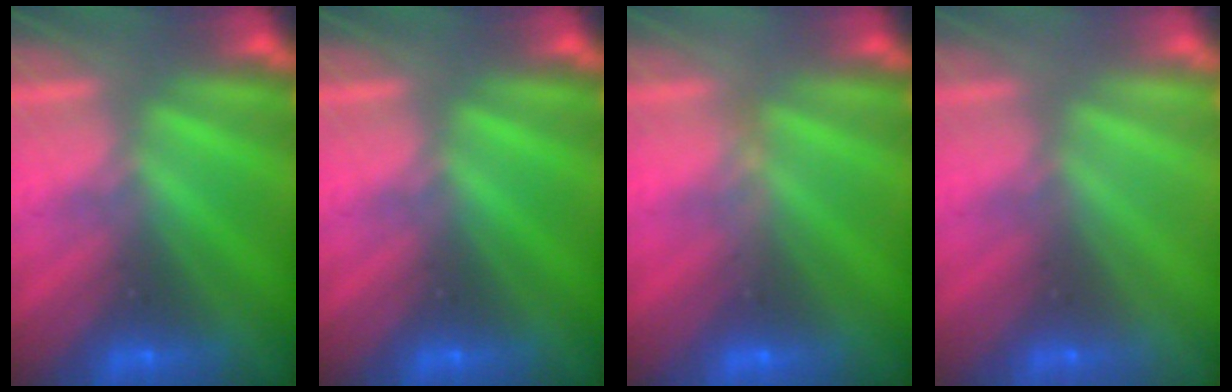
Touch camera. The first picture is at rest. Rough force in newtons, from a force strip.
{"total": 0.0}
{"total": 3.4}
{"total": 2.9}